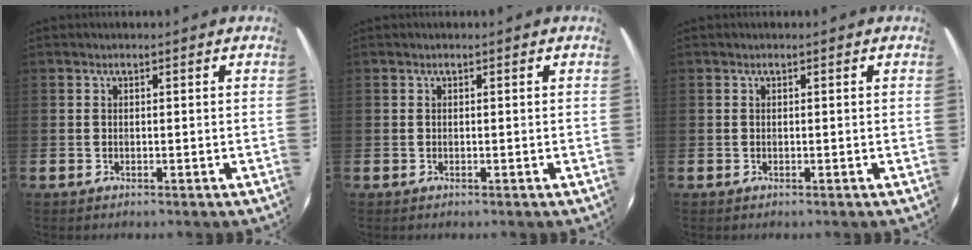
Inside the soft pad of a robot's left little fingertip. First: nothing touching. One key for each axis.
{"total": 0.0}
{"total": 0.0}